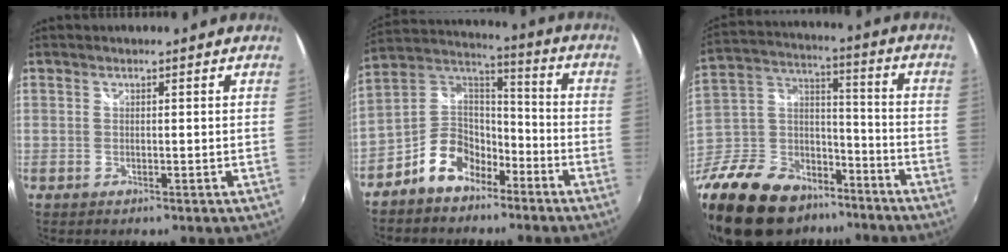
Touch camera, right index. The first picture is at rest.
{"total": 11.7, "force": [-7.3, 7.5, 5.2], "torque": [-0.122, 0.045, -0.128]}
{"total": 28.6, "force": [-19.4, 16.1, 13.4], "torque": [-0.318, 0.033, -0.307]}